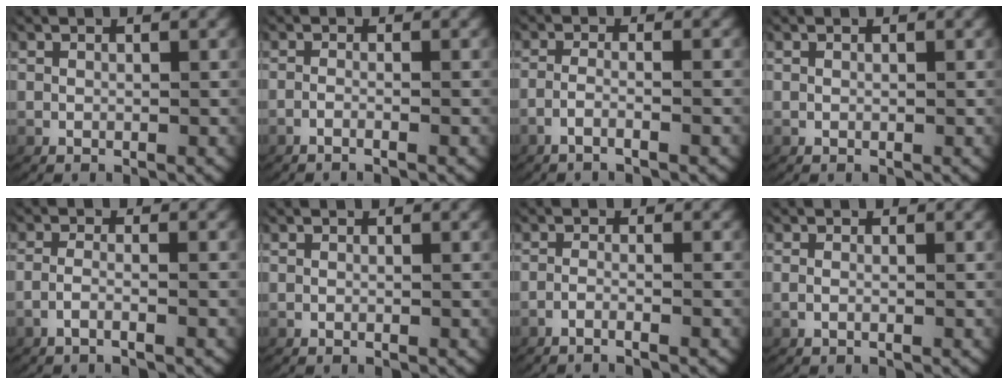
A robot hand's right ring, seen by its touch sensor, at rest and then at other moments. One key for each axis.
{"total": 1.6, "fx": -1.2, "fy": 0.0, "fz": 1.0, "tx": -0.030, "ty": -0.007, "tz": -0.022}
{"total": 2.3, "fx": -1.6, "fy": 0.2, "fz": 1.7, "tx": -0.051, "ty": -0.010, "tz": -0.025}
{"total": 0.0}
{"total": 2.1, "fx": -1.2, "fy": 0.2, "fz": 1.6, "tx": -0.049, "ty": -0.009, "tz": -0.019}
{"total": 0.0}
{"total": 2.1, "fx": -1.7, "fy": -0.1, "fz": 1.2, "tx": -0.033, "ty": -0.007, "tz": -0.029}
{"total": 0.7, "fx": -0.3, "fy": 0.1, "fz": 0.6, "tx": -0.016, "ty": -0.004, "tz": -0.005}